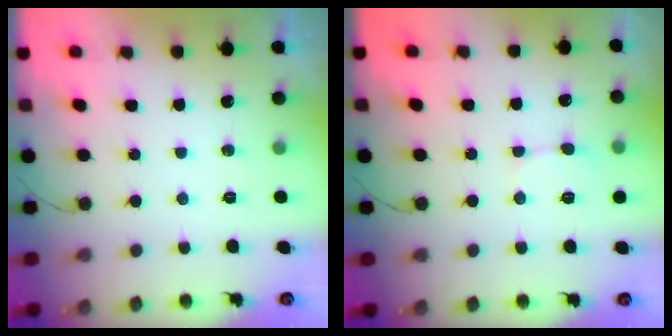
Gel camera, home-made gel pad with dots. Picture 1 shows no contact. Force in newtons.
{"total": 6.8, "press": 6.8, "slide": 0.7}